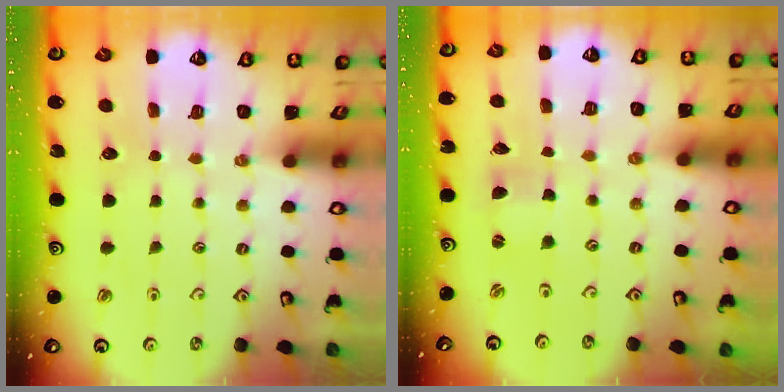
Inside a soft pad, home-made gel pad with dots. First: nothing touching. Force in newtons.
{"total": 1.0, "press": 1.0, "slide": 0.2}